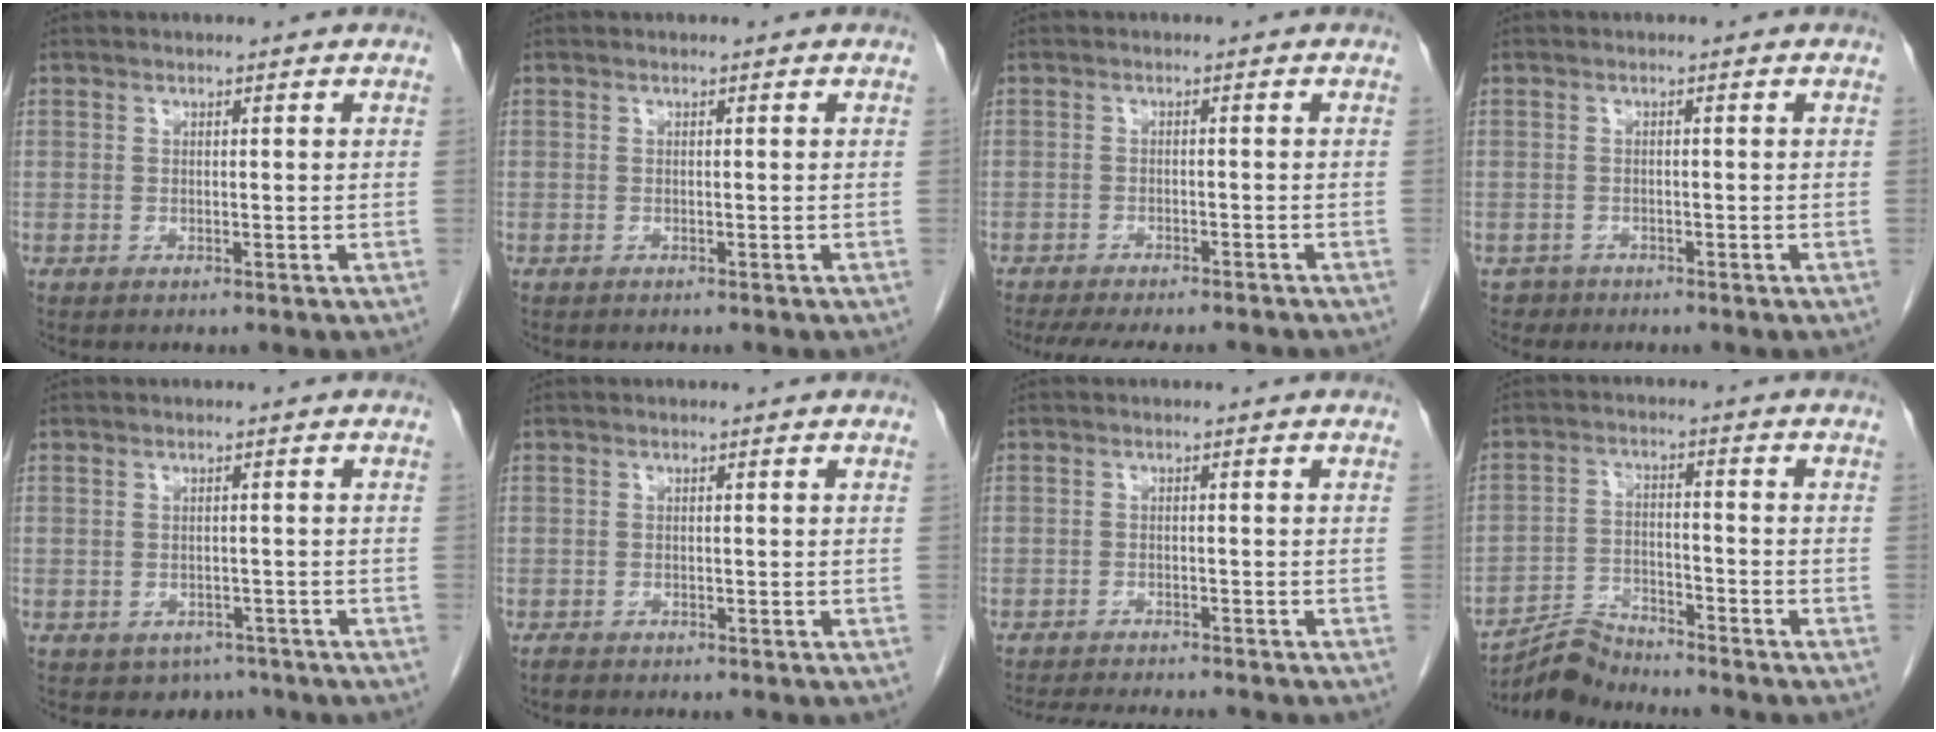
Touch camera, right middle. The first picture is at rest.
{"total": 0.5, "force": [-0.5, 0.1, 0.2], "torque": [-0.005, -0.001, -0.005]}
{"total": 12.7, "force": [-11.1, 2.8, 5.5], "torque": [-0.095, -0.012, -0.144]}
{"total": 1.3, "force": [-1.0, 0.8, -0.5], "torque": [0.003, 0.004, -0.017]}
{"total": 2.8, "force": [-2.0, 2.0, 0.3], "torque": [0.000, 0.006, -0.023]}
{"total": 1.0, "force": [-0.9, 0.4, 0.3], "torque": [-0.013, -0.001, -0.015]}
{"total": 9.4, "force": [-8.6, 1.1, 3.5], "torque": [-0.049, -0.012, -0.120]}
{"total": 5.9, "force": [-5.9, 0.1, -0.4], "torque": [-0.001, -0.002, -0.106]}